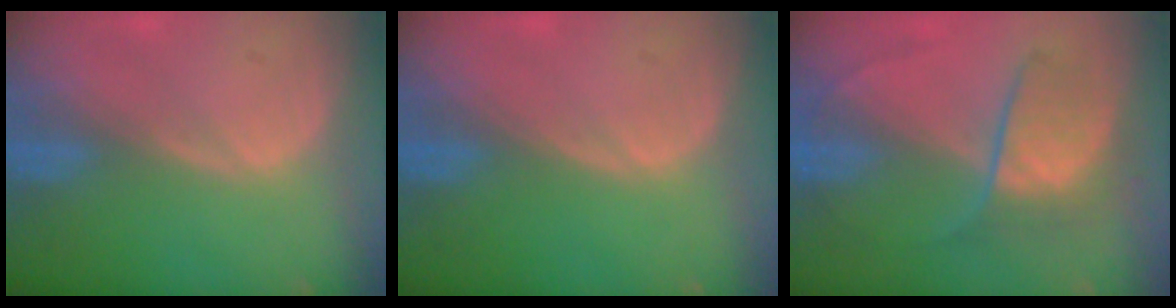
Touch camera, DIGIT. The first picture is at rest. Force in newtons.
{"total": 0.0}
{"total": 6.4, "press": 6.3, "slide": 0.7}